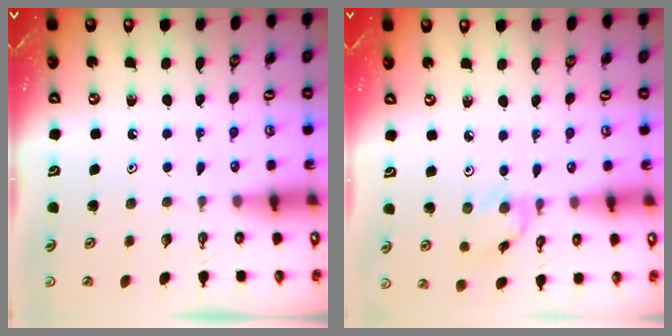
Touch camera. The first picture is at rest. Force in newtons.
{"total": 2.0, "press": 2.0, "slide": 0.3}